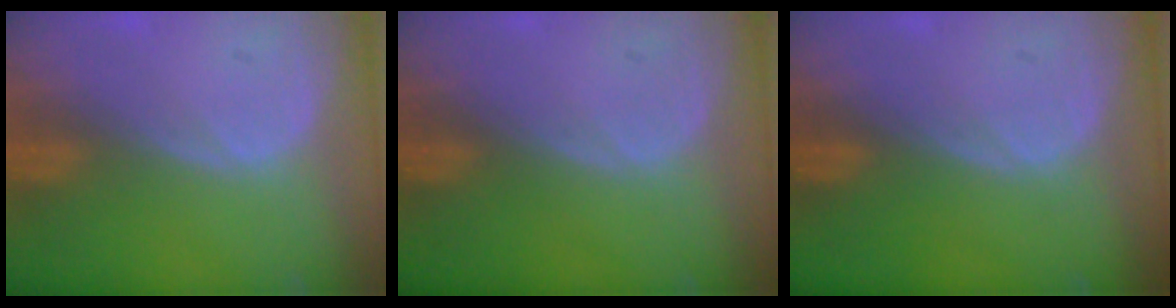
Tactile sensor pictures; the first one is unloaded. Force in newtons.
{"total": 0.0}
{"total": 0.0}